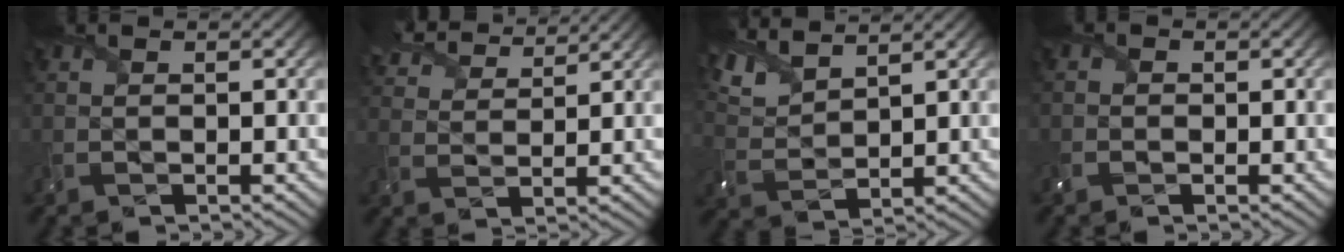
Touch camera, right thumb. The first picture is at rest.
{"total": 7.1, "force": [6.2, 1.9, 2.9], "torque": [-0.076, 0.018, 0.112]}
{"total": 6.1, "force": [4.9, 1.9, 3.1], "torque": [-0.088, 0.011, 0.103]}
{"total": 1.5, "force": [-0.8, 1.2, 0.4], "torque": [-0.008, -0.004, -0.019]}